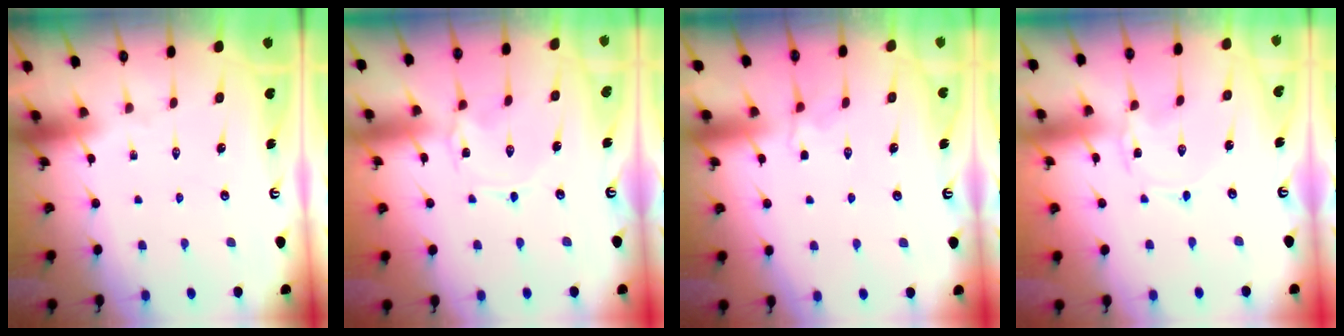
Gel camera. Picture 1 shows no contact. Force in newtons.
{"total": 1.5, "press": 1.5, "slide": 0.2}
{"total": 2.1, "press": 1.3, "slide": 1.6}
{"total": 0.0}